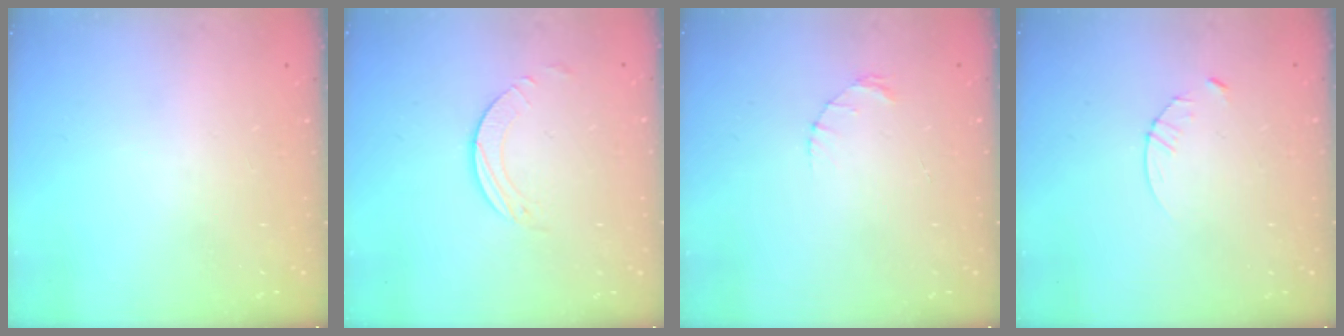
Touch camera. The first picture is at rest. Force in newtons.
{"total": 1.9, "press": 1.9, "slide": 0.2}
{"total": 1.4, "press": 1.4, "slide": 0.2}
{"total": 3.4, "press": 3.4, "slide": 0.4}